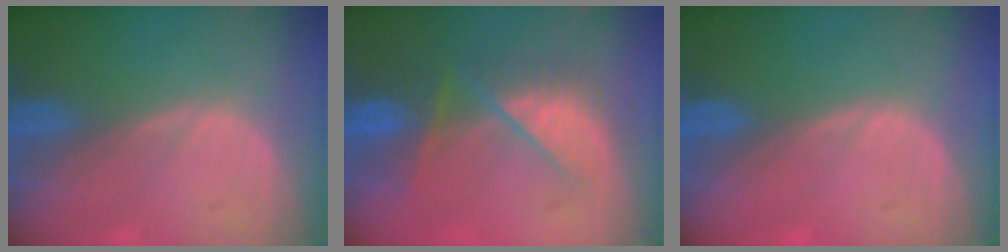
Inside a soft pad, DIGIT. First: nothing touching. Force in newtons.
{"total": 7.5, "press": 7.3, "slide": 2.0}
{"total": 0.0}